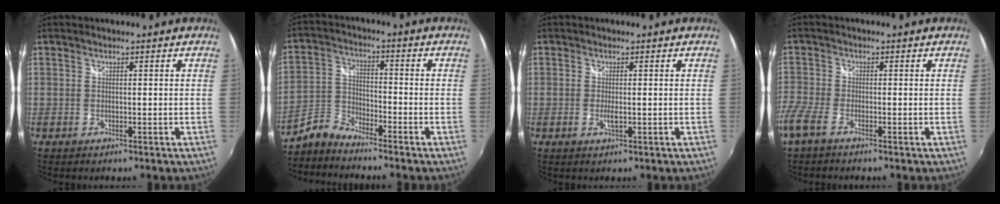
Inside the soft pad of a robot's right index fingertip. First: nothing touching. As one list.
[{"total": 5.1, "force": [-4.8, 1.2, 1.3], "torque": [-0.028, 0.012, -0.109]}, {"total": 1.6, "force": [-0.3, 0.4, 1.6], "torque": [-0.030, -0.003, -0.005]}, {"total": 5.9, "force": [-4.1, 2.0, 3.6], "torque": [-0.100, -0.017, -0.093]}]